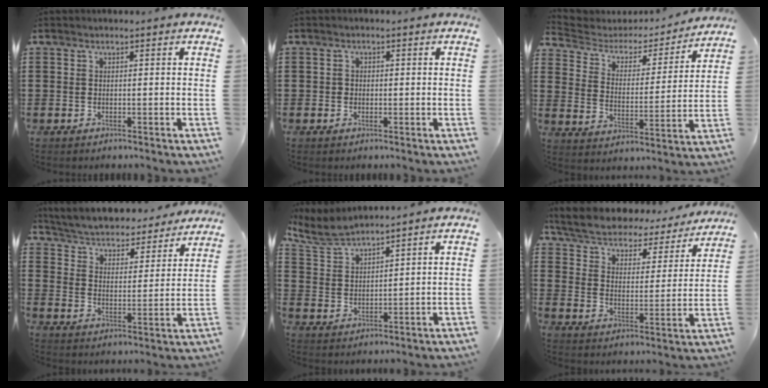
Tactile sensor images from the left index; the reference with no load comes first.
{"total": 0.9, "force": [0.0, 0.9, 0.3], "torque": [-0.009, 0.006, 0.000]}
{"total": 3.5, "force": [2.9, 1.7, 0.9], "torque": [-0.043, -0.022, 0.040]}
{"total": 3.7, "force": [3.7, 0.2, 0.6], "torque": [-0.035, -0.035, 0.054]}
{"total": 5.1, "force": [4.8, 0.7, 1.5], "torque": [-0.049, -0.017, 0.087]}
{"total": 4.6, "force": [4.4, 1.0, 1.2], "torque": [-0.048, -0.033, 0.069]}